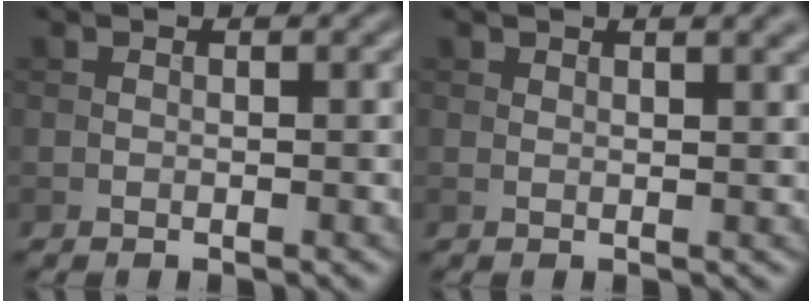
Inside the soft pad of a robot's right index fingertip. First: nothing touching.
{"total": 2.7, "force": [1.8, 0.9, 1.8], "torque": [-0.011, 0.002, 0.021]}